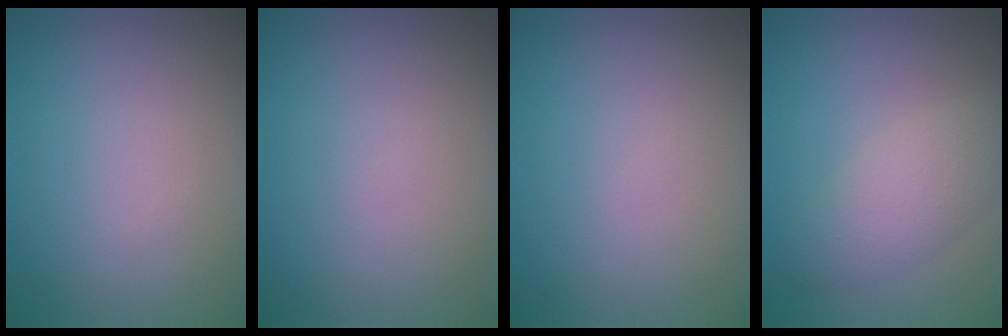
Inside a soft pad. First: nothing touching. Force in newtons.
{"total": 0.0}
{"total": 0.0}
{"total": 3.6, "press": 3.6, "slide": 0.1}